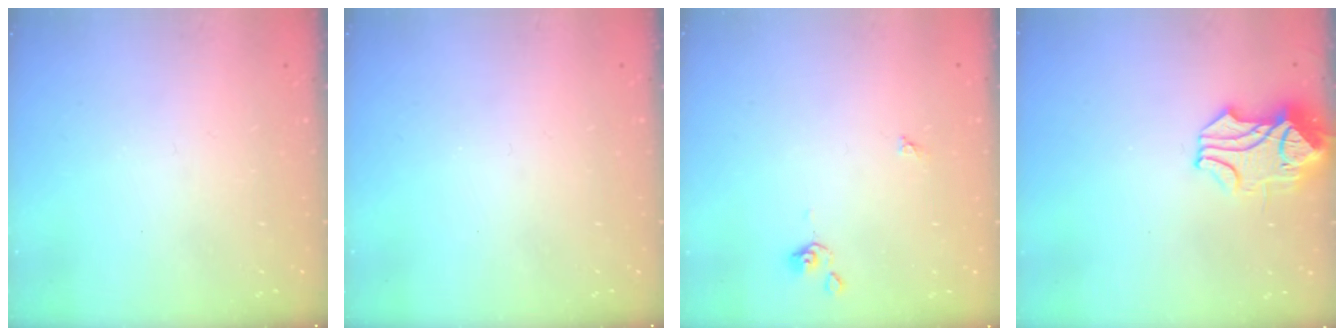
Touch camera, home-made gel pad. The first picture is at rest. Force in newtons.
{"total": 0.0}
{"total": 2.1, "press": 2.1, "slide": 0.4}
{"total": 1.7, "press": 1.2, "slide": 1.3}